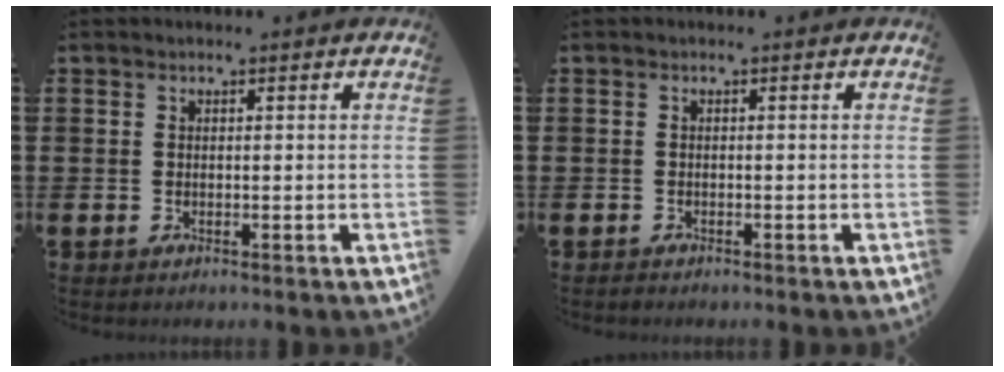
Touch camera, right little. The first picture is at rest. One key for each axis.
{"total": 0.0}